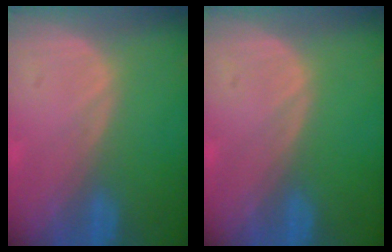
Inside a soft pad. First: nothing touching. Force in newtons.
{"total": 0.0}